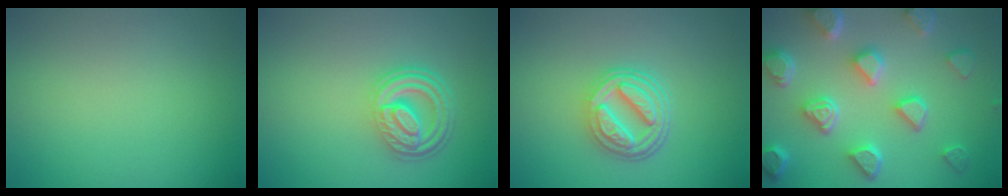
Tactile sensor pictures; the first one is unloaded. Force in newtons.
{"total": 4.6, "press": 3.4, "slide": 3.0}
{"total": 4.9, "press": 3.7, "slide": 3.3}
{"total": 7.3, "press": 6.0, "slide": 4.2}